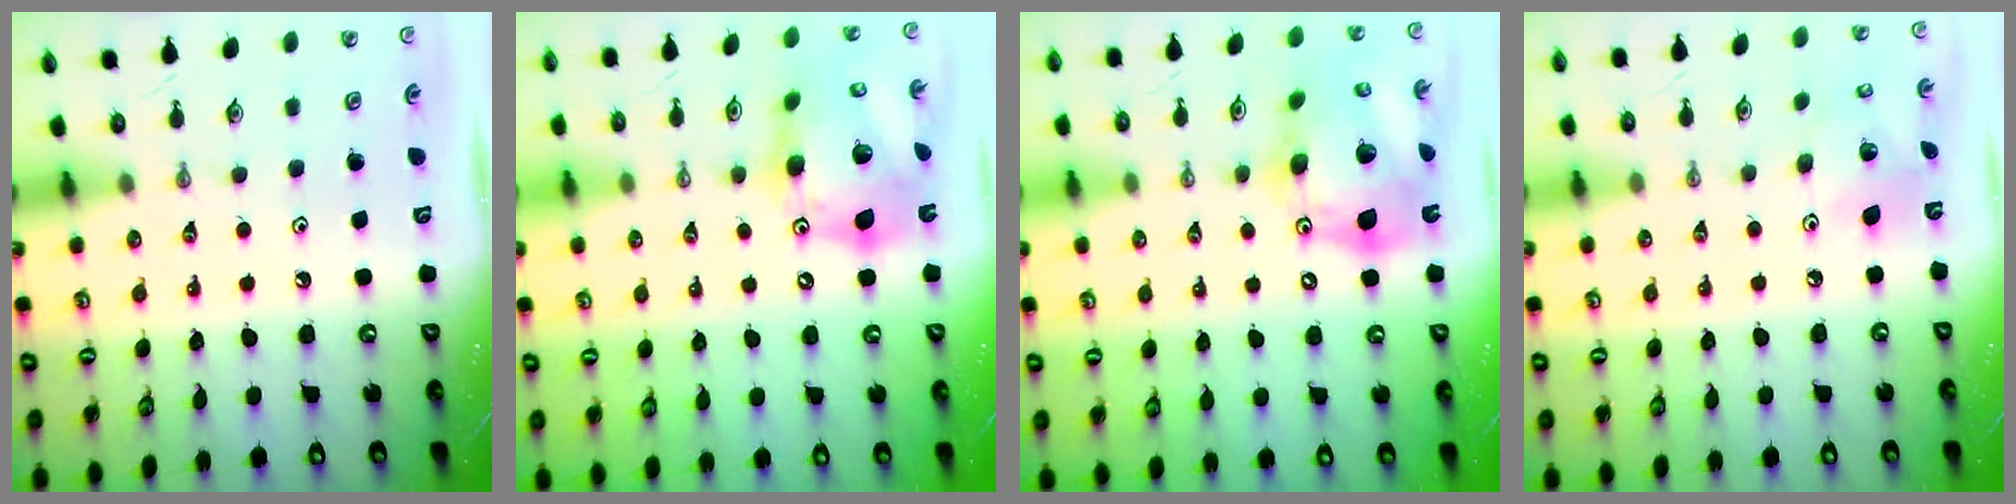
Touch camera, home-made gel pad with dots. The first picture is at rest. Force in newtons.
{"total": 19.4, "press": 19.3, "slide": 2.1}
{"total": 20.6, "press": 20.4, "slide": 2.8}
{"total": 8.5, "press": 8.4, "slide": 0.6}